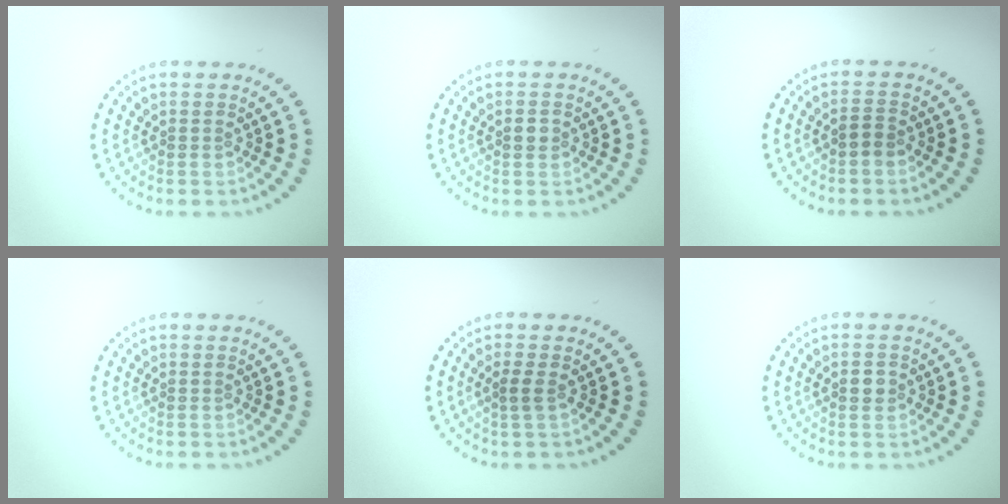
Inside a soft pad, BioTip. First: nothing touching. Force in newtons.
{"total": 1.3, "press": 1.3, "slide": 0.3}
{"total": 1.3, "press": 1.1, "slide": 0.6}
{"total": 0.0}
{"total": 1.2, "press": 0.9, "slide": 0.8}
{"total": 1.1, "press": 1.1, "slide": 0.2}